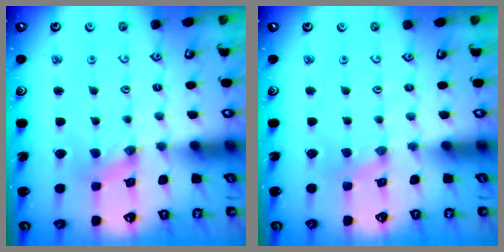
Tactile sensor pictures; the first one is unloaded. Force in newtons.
{"total": 1.3, "press": 1.3, "slide": 0.3}